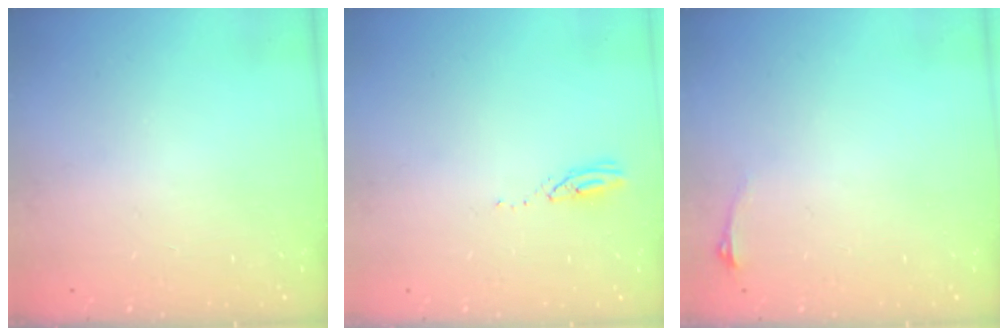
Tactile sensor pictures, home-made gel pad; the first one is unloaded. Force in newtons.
{"total": 3.0, "press": 3.0, "slide": 0.1}
{"total": 2.9, "press": 2.6, "slide": 1.5}